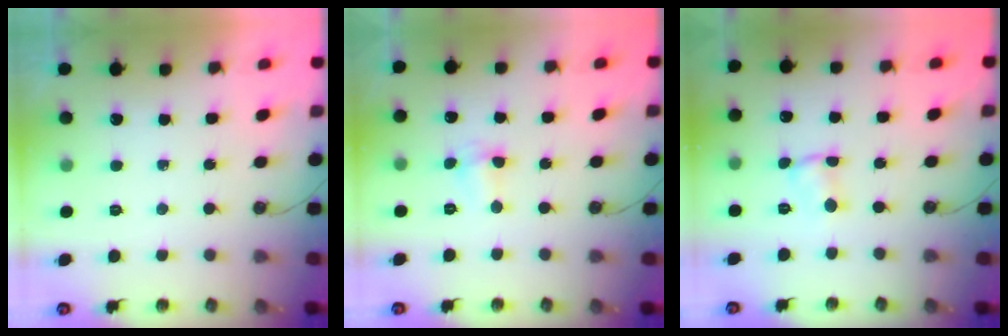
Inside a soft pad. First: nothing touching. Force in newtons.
{"total": 2.9, "press": 2.8, "slide": 0.7}
{"total": 1.8, "press": 1.8, "slide": 0.1}